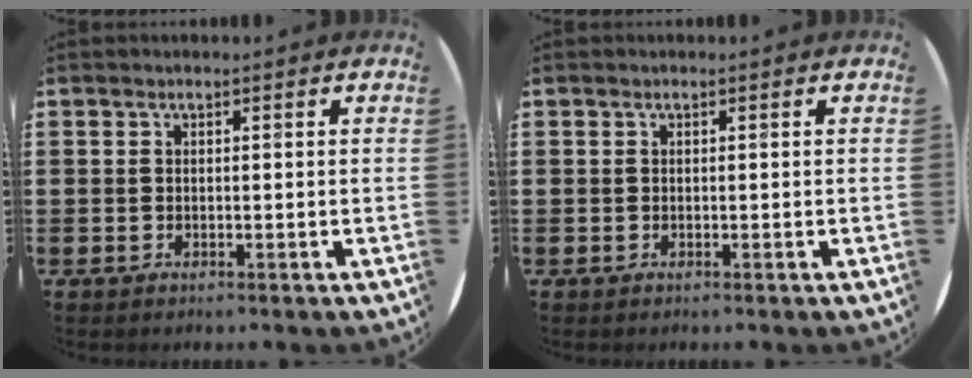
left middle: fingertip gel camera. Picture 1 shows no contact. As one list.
[{"total": 0.0}]